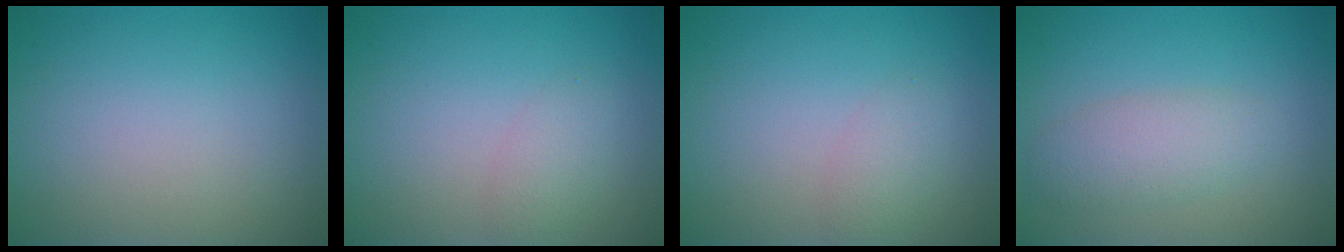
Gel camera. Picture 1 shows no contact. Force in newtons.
{"total": 1.6, "press": 1.6, "slide": 0.1}
{"total": 1.6, "press": 1.6, "slide": 0.1}
{"total": 3.0, "press": 3.0, "slide": 0.1}